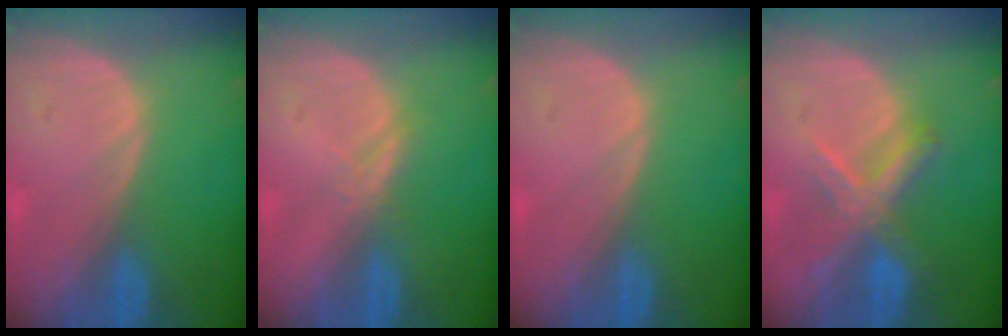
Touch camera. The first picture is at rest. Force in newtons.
{"total": 1.3, "press": 1.3, "slide": 0.1}
{"total": 0.0}
{"total": 7.3, "press": 6.2, "slide": 4.0}